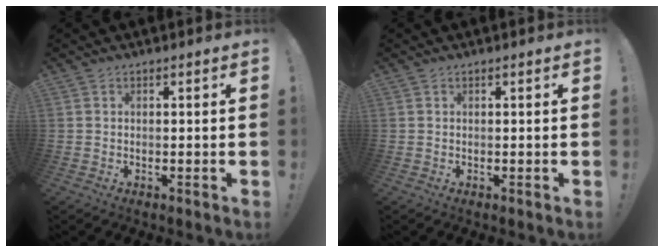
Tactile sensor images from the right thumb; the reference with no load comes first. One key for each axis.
{"total": 0.0}